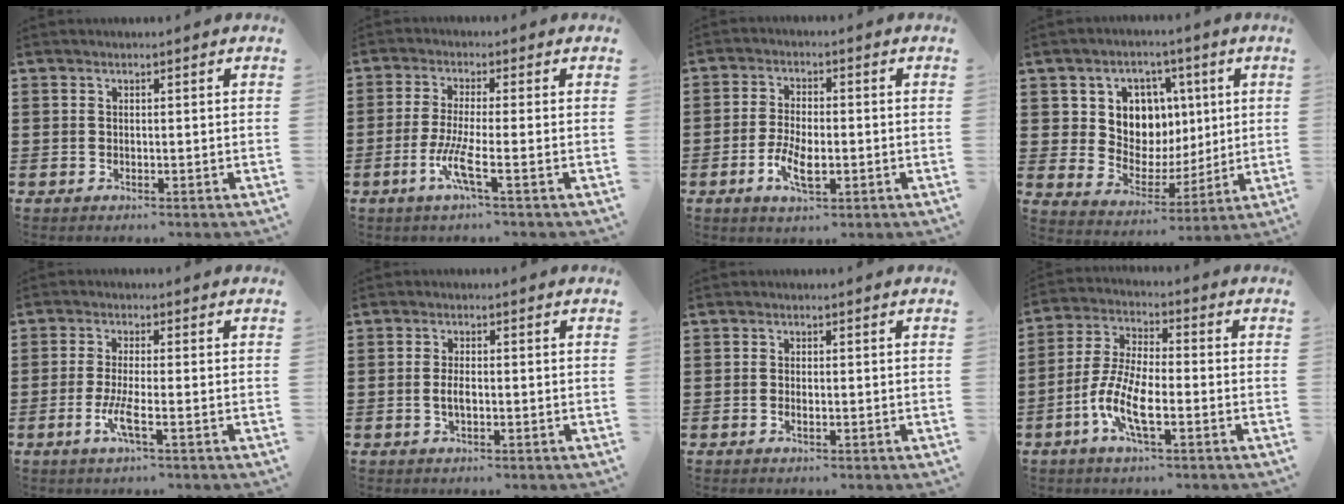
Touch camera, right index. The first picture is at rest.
{"total": 5.8, "force": [-2.1, 0.3, 5.4], "torque": [-0.120, -0.018, -0.046]}
{"total": 5.5, "force": [-1.8, 2.3, 4.6], "torque": [-0.096, -0.001, -0.036]}
{"total": 8.3, "force": [3.2, 7.2, 2.7], "torque": [-0.081, -0.012, 0.059]}
{"total": 4.5, "force": [-1.7, 0.6, 4.1], "torque": [-0.089, -0.011, -0.037]}
{"total": 2.3, "force": [-0.3, 0.9, 2.0], "torque": [-0.045, -0.001, -0.008]}
{"total": 1.0, "force": [-0.3, 0.4, 0.8], "torque": [-0.015, -0.001, -0.004]}
{"total": 8.5, "force": [-3.2, 2.7, 7.3], "torque": [-0.175, -0.014, -0.068]}